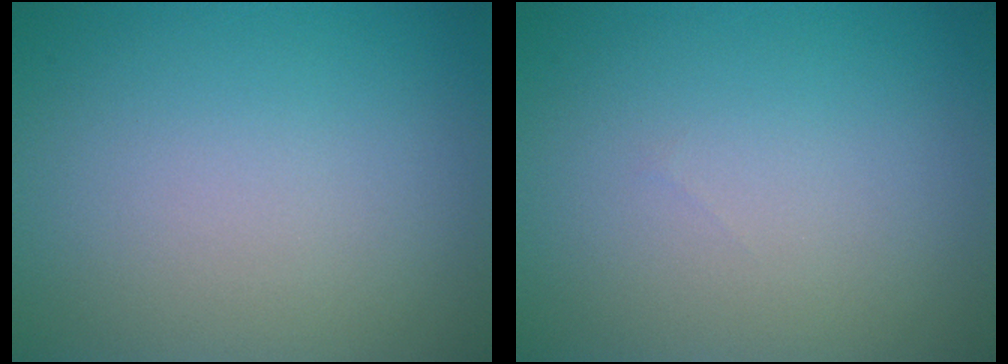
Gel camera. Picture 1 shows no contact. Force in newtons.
{"total": 0.0}